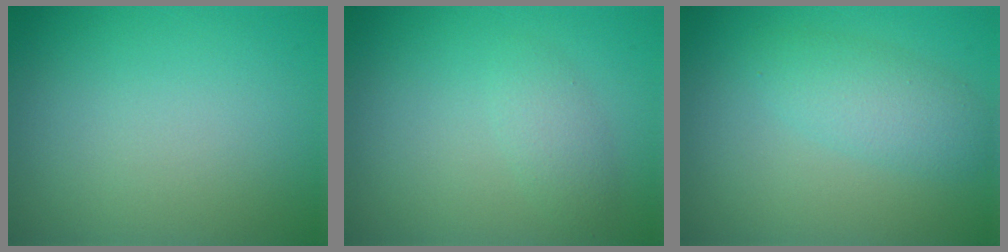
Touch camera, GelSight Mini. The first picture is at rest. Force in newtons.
{"total": 1.6, "press": 1.6, "slide": 0.1}
{"total": 2.9, "press": 2.8, "slide": 0.2}